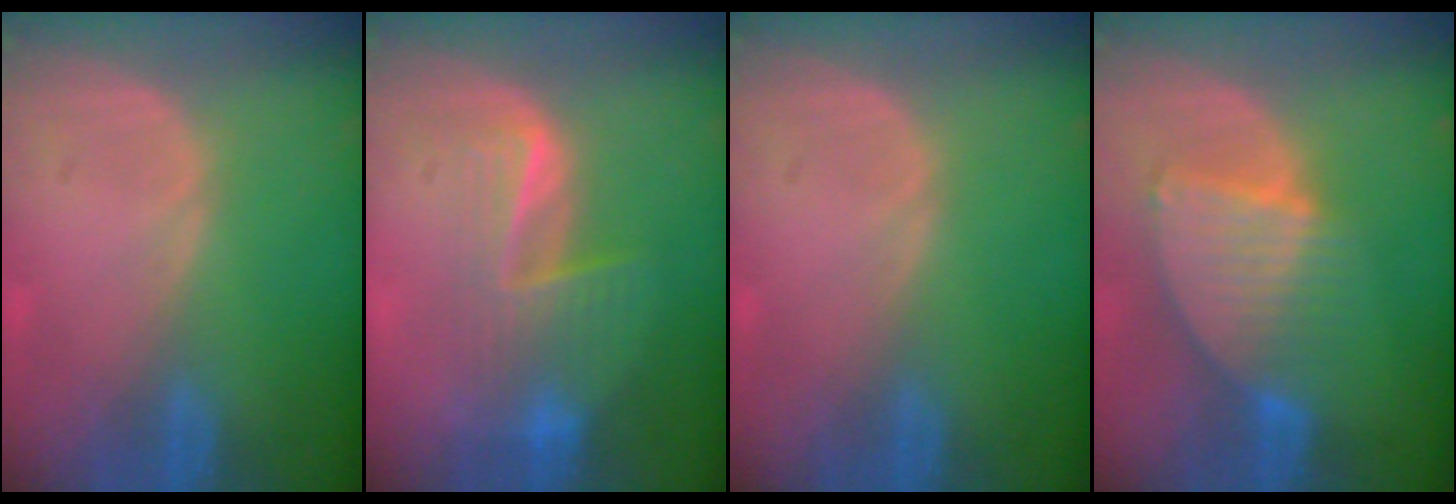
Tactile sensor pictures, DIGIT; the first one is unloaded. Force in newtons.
{"total": 6.7, "press": 6.3, "slide": 2.3}
{"total": 0.0}
{"total": 7.6, "press": 6.9, "slide": 3.3}